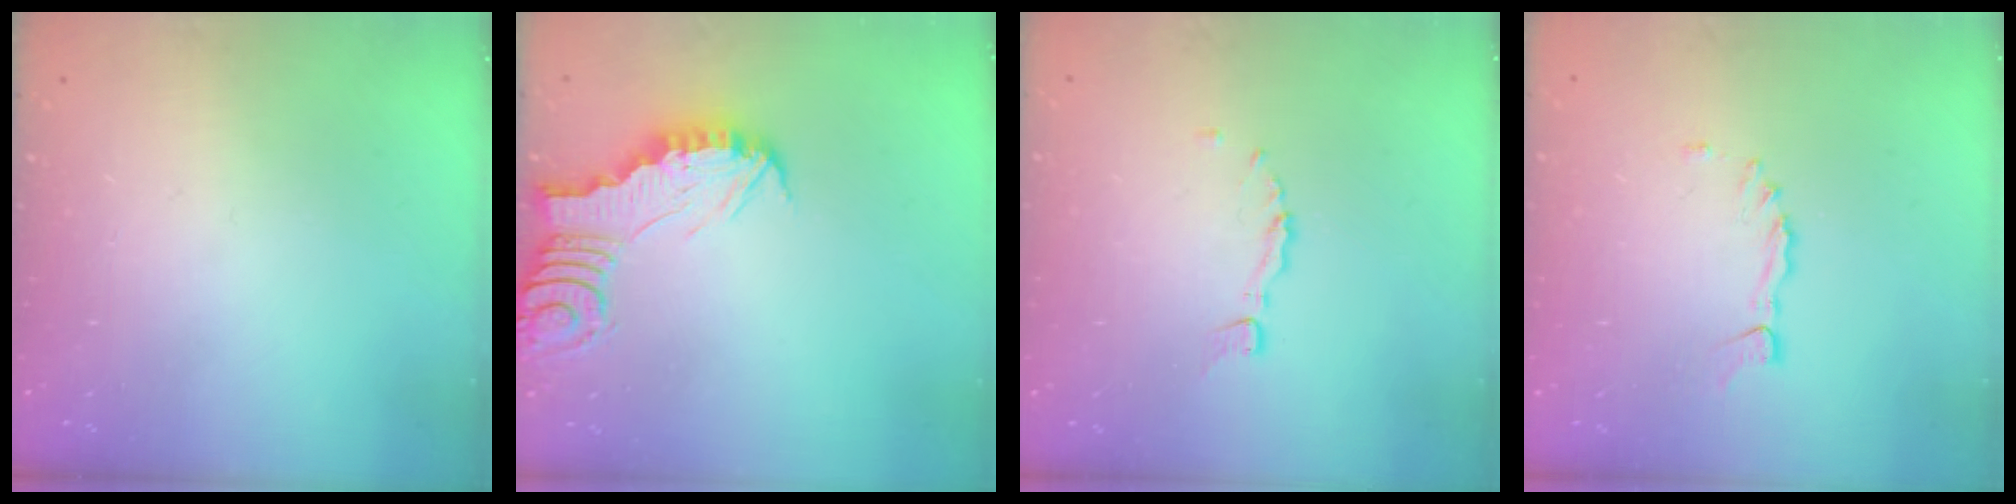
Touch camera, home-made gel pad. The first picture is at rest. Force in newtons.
{"total": 2.9, "press": 2.9, "slide": 0.3}
{"total": 3.3, "press": 3.2, "slide": 0.3}
{"total": 2.3, "press": 2.3, "slide": 0.2}